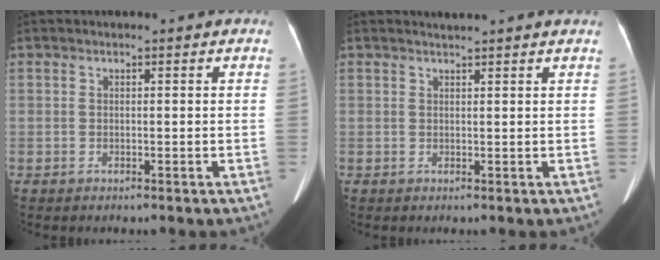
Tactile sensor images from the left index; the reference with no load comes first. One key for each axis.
{"total": 2.0, "fx": 1.9, "fy": -0.5, "fz": 0.4, "tx": -0.011, "ty": 0.008, "tz": 0.028}